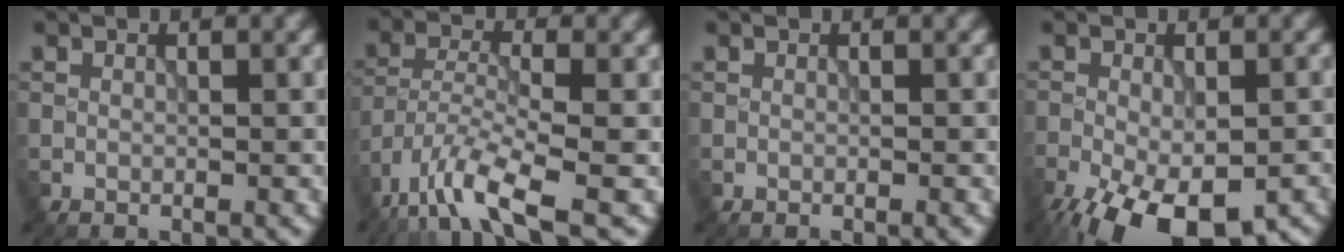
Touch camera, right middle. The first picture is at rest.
{"total": 6.9, "force": [-4.7, 1.5, 4.8], "torque": [-0.091, -0.006, -0.098]}
{"total": 0.6, "force": [-0.3, 0.1, 0.5], "torque": [-0.004, -0.001, -0.005]}
{"total": 12.7, "force": [-7.7, 5.3, 8.6], "torque": [-0.155, -0.050, -0.107]}